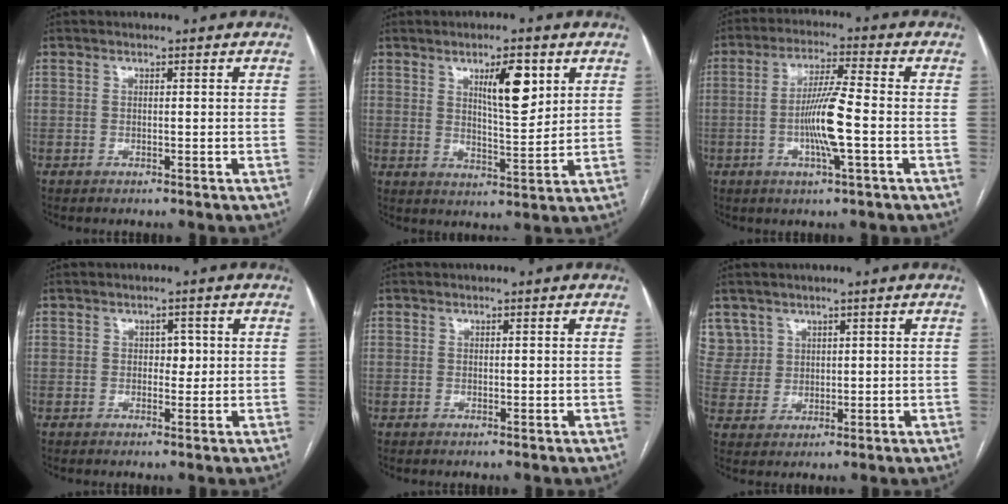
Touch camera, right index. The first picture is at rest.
{"total": 8.1, "force": [3.6, 1.9, 7.0], "torque": [-0.114, -0.003, 0.060]}
{"total": 8.8, "force": [-1.8, 0.1, 8.6], "torque": [-0.166, -0.004, -0.038]}
{"total": 2.1, "force": [0.3, 1.4, 1.5], "torque": [-0.015, 0.003, 0.002]}
{"total": 0.6, "force": [0.1, 0.3, 0.4], "torque": [-0.006, -0.001, 0.003]}
{"total": 6.0, "force": [3.7, 4.7, -0.1], "torque": [0.010, 0.011, 0.082]}